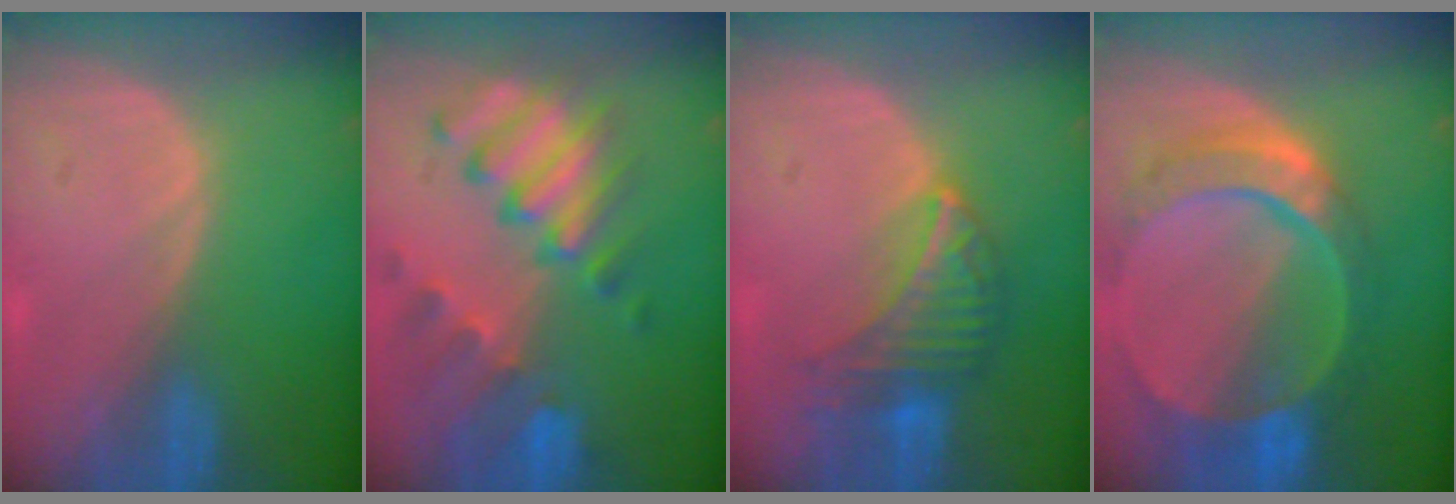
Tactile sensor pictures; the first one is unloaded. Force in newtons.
{"total": 10.2, "press": 8.9, "slide": 5.0}
{"total": 6.8, "press": 6.6, "slide": 1.4}
{"total": 10.7, "press": 9.0, "slide": 5.7}